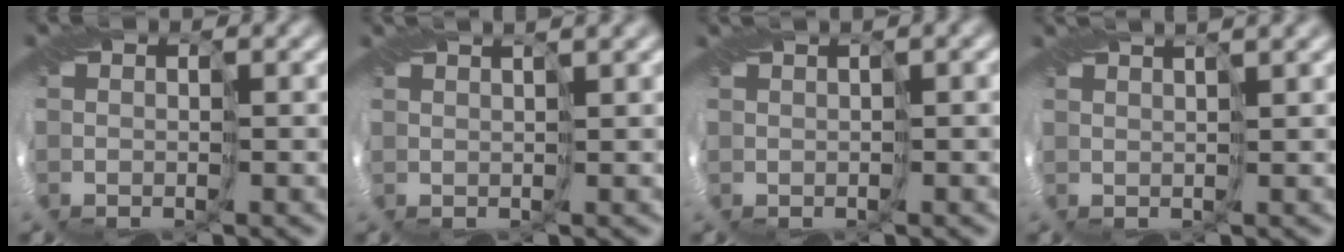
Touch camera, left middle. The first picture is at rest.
{"total": 2.2, "force": [1.7, 0.1, 1.4], "torque": [-0.028, 0.007, 0.022]}
{"total": 1.6, "force": [0.9, 0.0, 1.3], "torque": [-0.032, 0.003, 0.016]}
{"total": 2.9, "force": [2.2, 0.2, 1.8], "torque": [-0.034, 0.014, 0.024]}